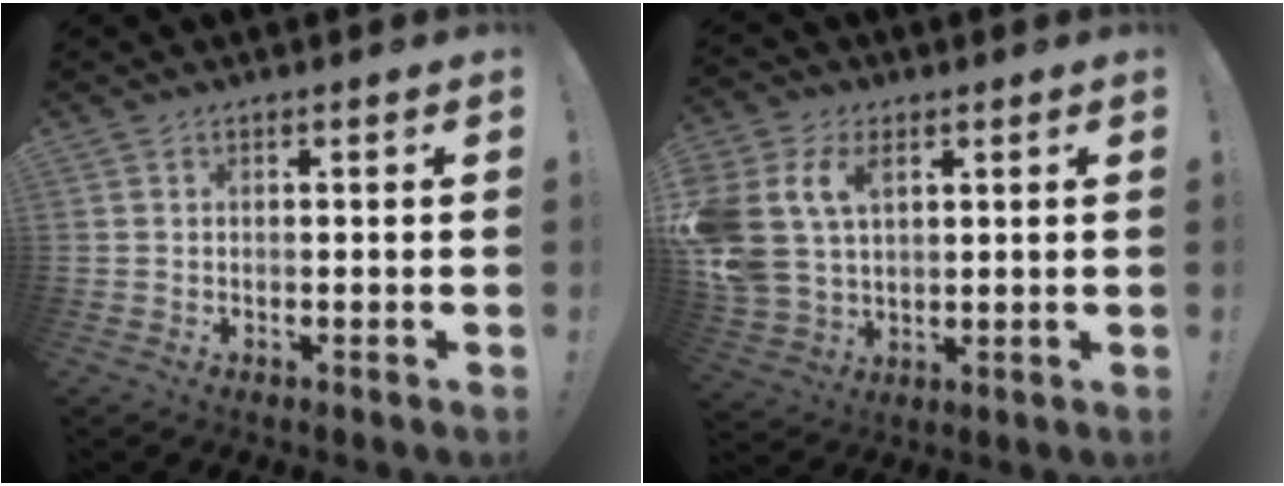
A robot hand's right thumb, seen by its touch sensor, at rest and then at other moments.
{"total": 14.1, "force": [4.9, 10.1, 8.5], "torque": [-0.193, -0.012, 0.096]}